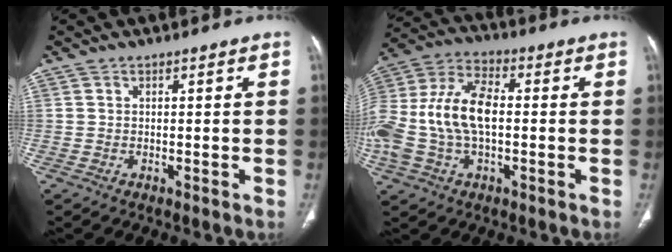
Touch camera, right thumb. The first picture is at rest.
{"total": 18.0, "force": [-0.8, 10.1, 14.9], "torque": [-0.341, 0.027, -0.017]}